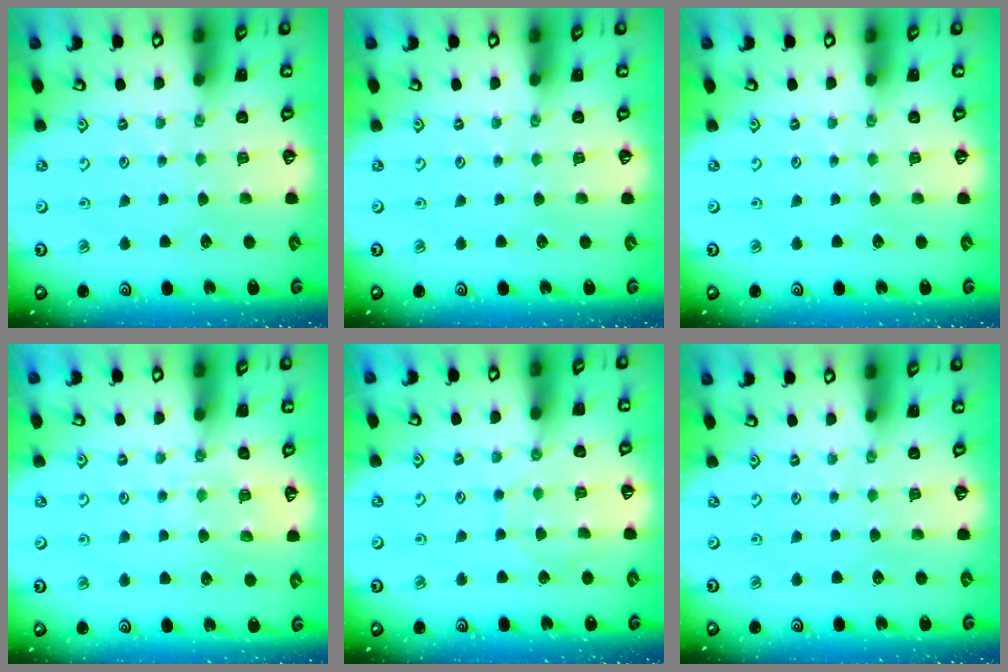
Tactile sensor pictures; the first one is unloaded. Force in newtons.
{"total": 0.0}
{"total": 0.0}
{"total": 6.0, "press": 5.9, "slide": 0.7}
{"total": 5.1, "press": 5.1, "slide": 0.6}
{"total": 0.0}